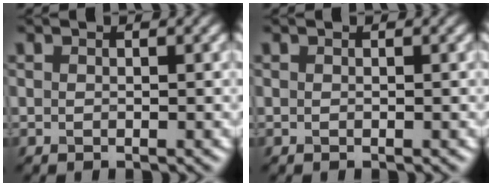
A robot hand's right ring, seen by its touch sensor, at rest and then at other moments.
{"total": 0.0}